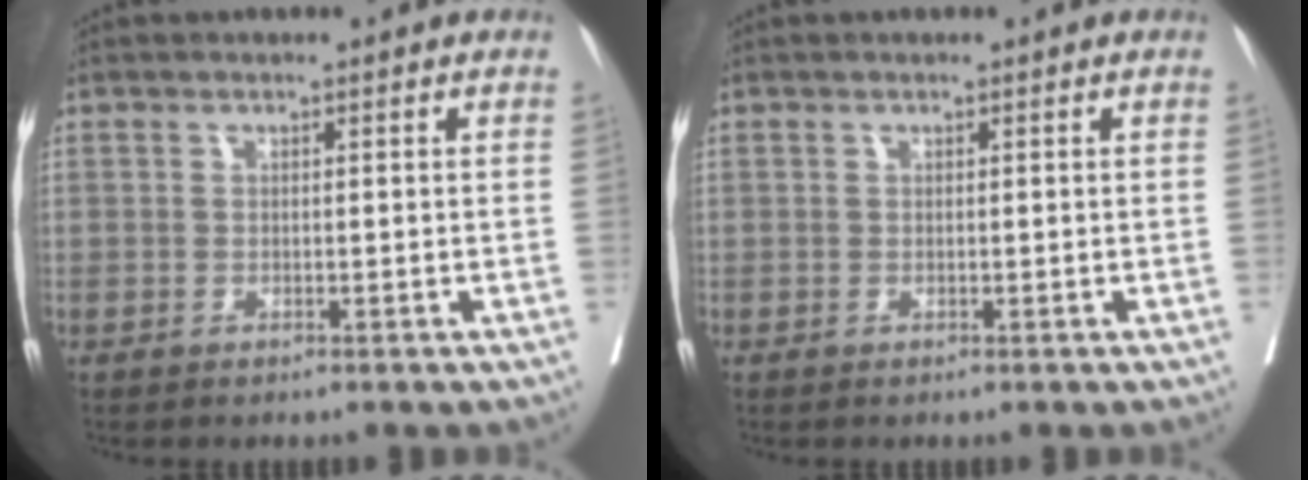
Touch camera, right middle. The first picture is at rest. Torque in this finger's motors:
{"motor_torque": [0.00, 0.00, 0.00, 0.00]}